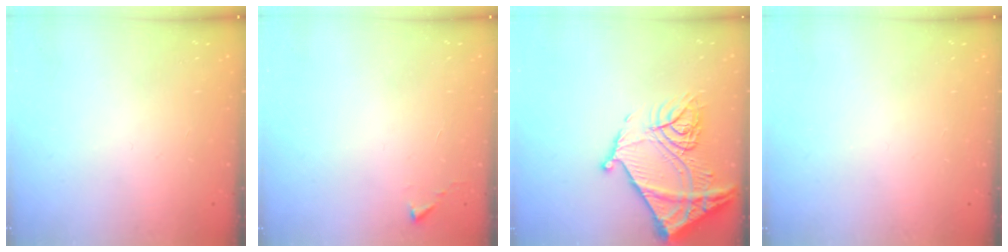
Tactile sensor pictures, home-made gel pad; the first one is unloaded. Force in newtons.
{"total": 2.7, "press": 2.7, "slide": 0.5}
{"total": 19.8, "press": 19.7, "slide": 2.1}
{"total": 0.0}